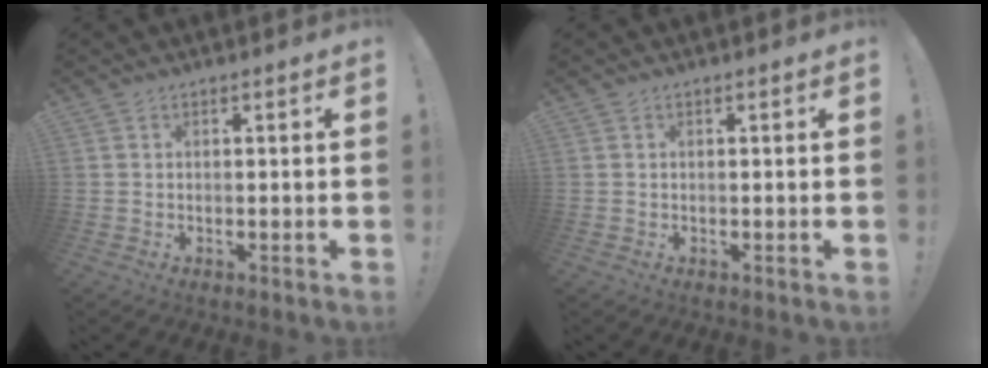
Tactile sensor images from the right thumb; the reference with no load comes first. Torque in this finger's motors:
{"motor_torque": [0.01, -0.01, 0.03, -0.07, 0.00]}